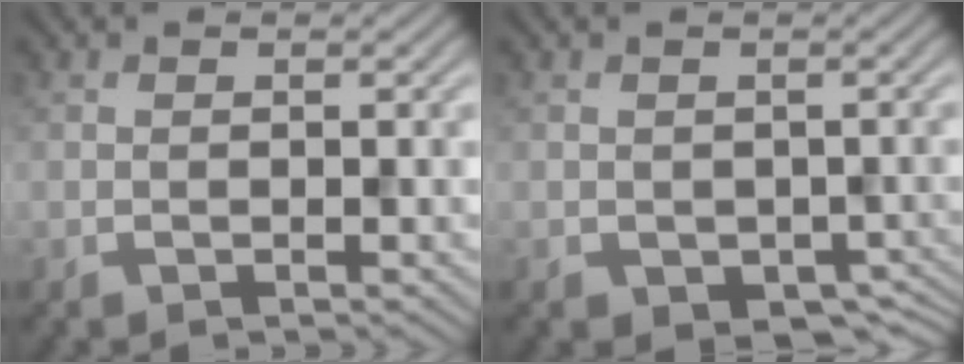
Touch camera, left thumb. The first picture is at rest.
{"total": 2.8, "force": [-1.5, 1.8, 1.5], "torque": [-0.017, -0.018, -0.004]}